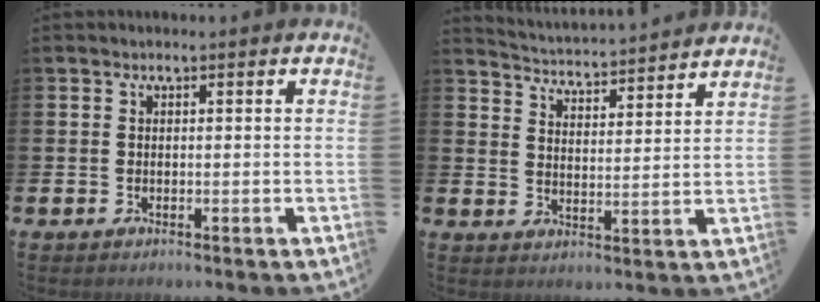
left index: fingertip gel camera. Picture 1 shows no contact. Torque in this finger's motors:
{"motor_torque": [0.46, -0.69, 0.15, 0.04]}